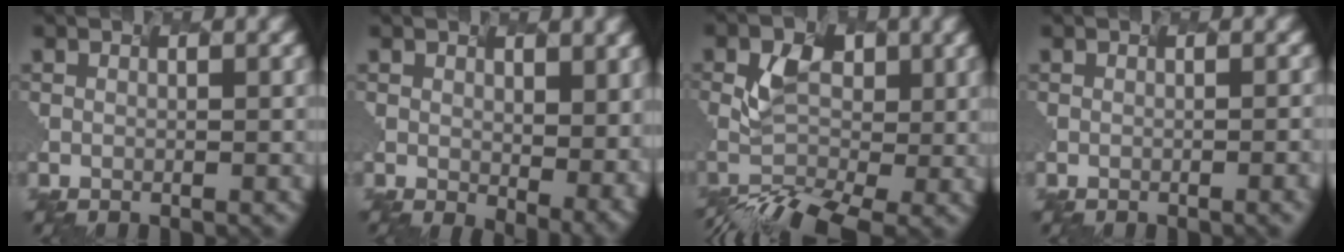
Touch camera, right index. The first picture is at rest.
{"total": 4.6, "force": [0.7, 2.5, 3.8], "torque": [-0.065, -0.022, 0.033]}
{"total": 4.4, "force": [-2.8, 2.2, 2.6], "torque": [-0.065, 0.000, -0.050]}
{"total": 3.5, "force": [-0.2, 1.4, 3.1], "torque": [-0.009, 0.013, -0.004]}